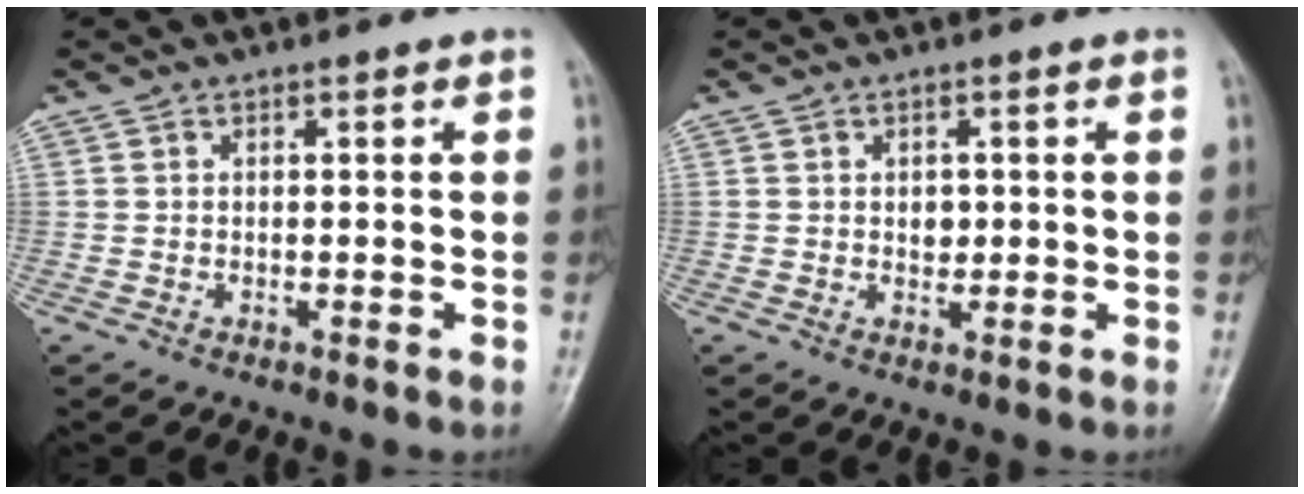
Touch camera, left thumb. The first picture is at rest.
{"total": 2.2, "force": [0.2, 1.7, 1.4], "torque": [-0.006, 0.000, 0.005]}